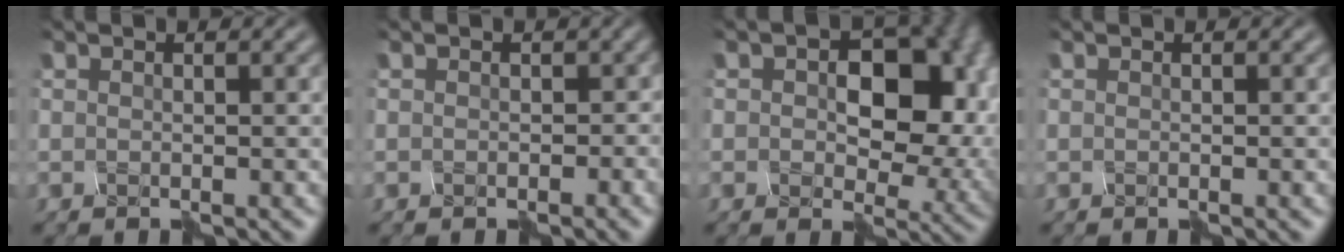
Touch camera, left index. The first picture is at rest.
{"total": 1.1, "force": [-0.5, 0.9, 0.4], "torque": [-0.001, 0.006, 0.014]}
{"total": 11.7, "force": [1.1, 7.5, 8.8], "torque": [-0.101, 0.006, 0.040]}
{"total": 0.0}